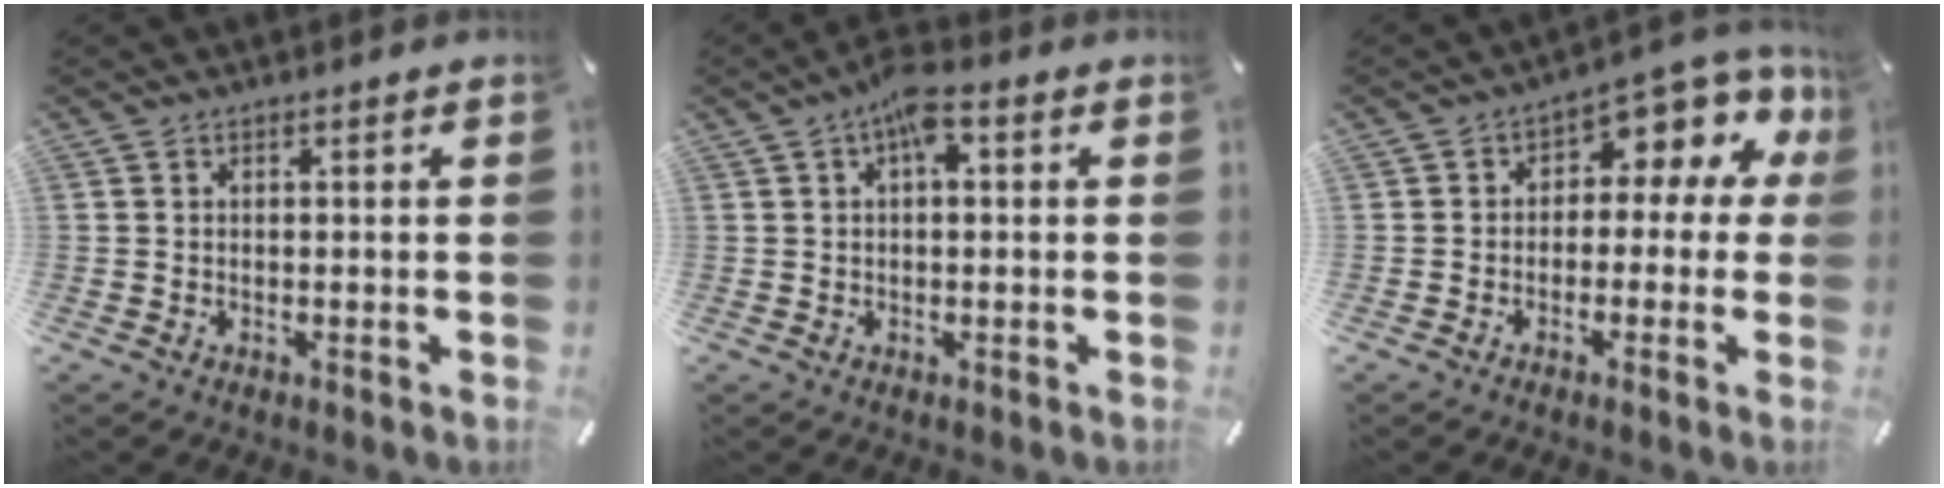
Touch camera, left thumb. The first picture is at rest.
{"total": 5.3, "force": [1.4, 2.3, 4.6], "torque": [-0.077, 0.006, 0.020]}
{"total": 7.0, "force": [2.3, 4.5, 4.9], "torque": [-0.065, -0.019, 0.038]}